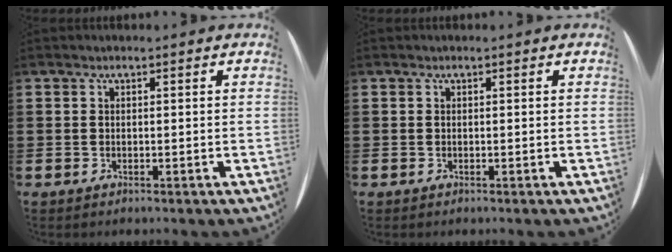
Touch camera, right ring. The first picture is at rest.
{"total": 0.0}